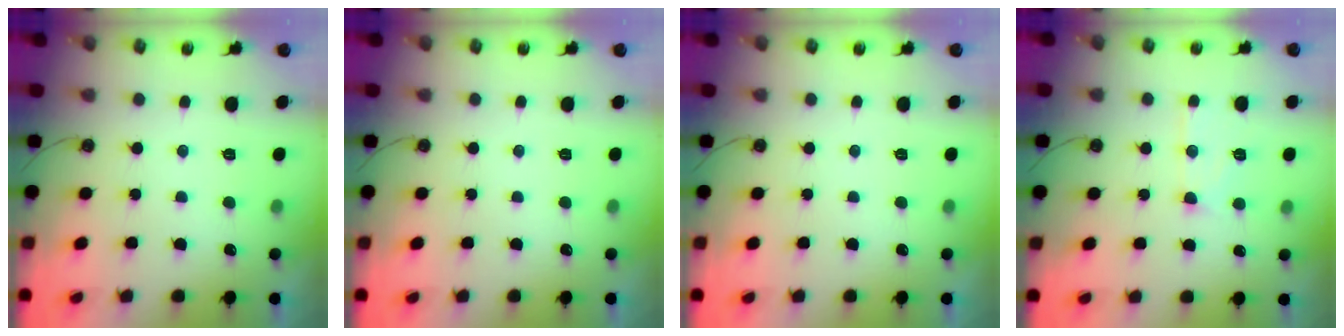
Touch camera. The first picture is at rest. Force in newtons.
{"total": 0.0}
{"total": 0.0}
{"total": 8.7, "press": 8.7, "slide": 0.2}